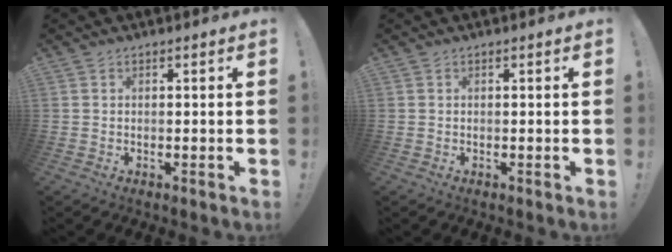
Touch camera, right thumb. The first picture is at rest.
{"total": 0.0}